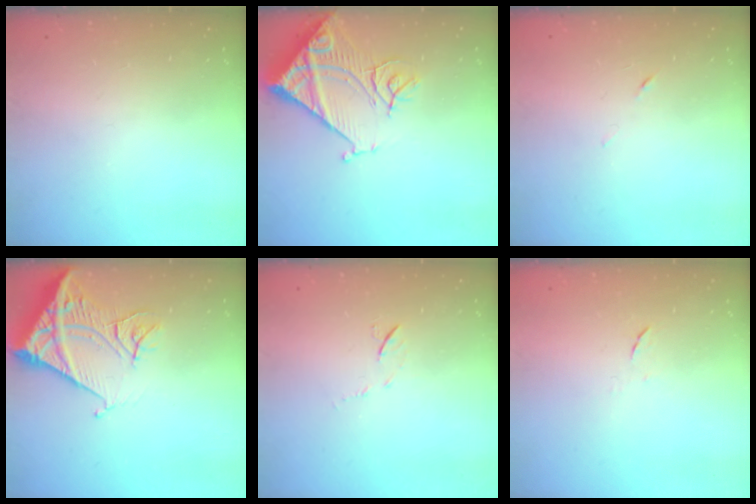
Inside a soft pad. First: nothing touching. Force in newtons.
{"total": 15.3, "press": 15.2, "slide": 1.8}
{"total": 4.5, "press": 4.5, "slide": 0.6}
{"total": 14.2, "press": 14.1, "slide": 1.5}
{"total": 6.1, "press": 6.0, "slide": 0.9}
{"total": 4.3, "press": 4.2, "slide": 0.6}